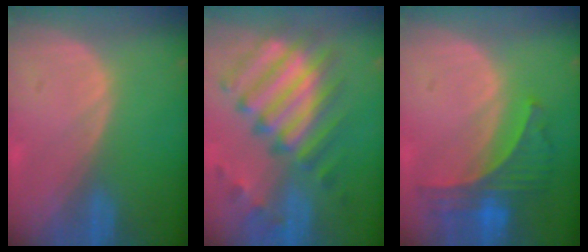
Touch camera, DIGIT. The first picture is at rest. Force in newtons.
{"total": 11.4, "press": 10.6, "slide": 4.4}
{"total": 7.2, "press": 6.4, "slide": 3.3}